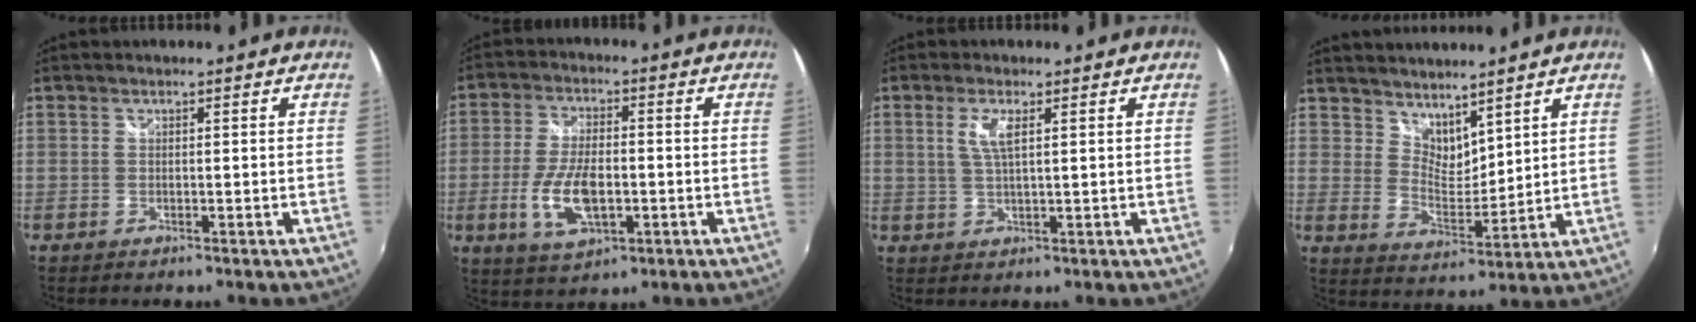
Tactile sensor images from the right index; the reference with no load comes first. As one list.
[{"total": 10.5, "force": [-2.7, 4.7, 9.0], "torque": [-0.184, -0.008, -0.046]}, {"total": 4.0, "force": [1.4, 0.8, 3.6], "torque": [-0.073, -0.001, 0.026]}, {"total": 7.0, "force": [5.9, 2.9, 2.4], "torque": [-0.031, -0.001, 0.112]}]